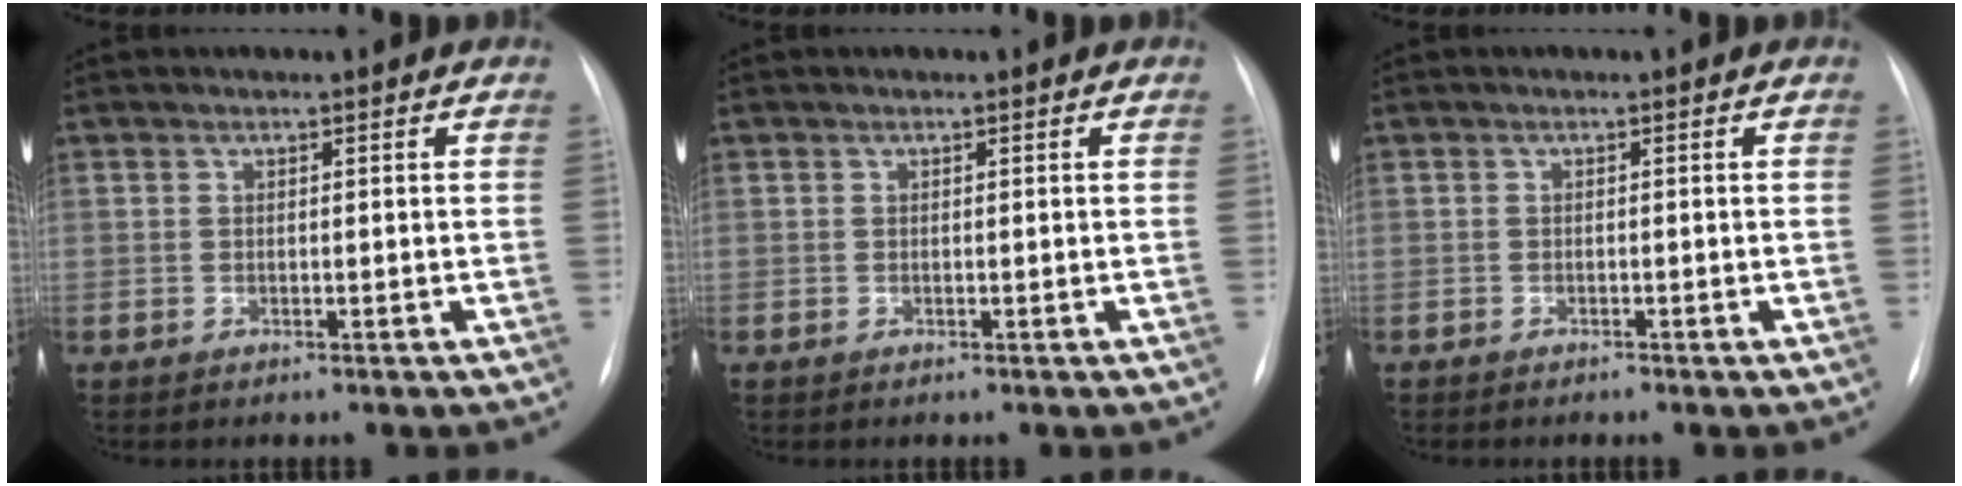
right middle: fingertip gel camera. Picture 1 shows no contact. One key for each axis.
{"total": 0.0}
{"total": 0.6, "fx": -0.5, "fy": 0.1, "fz": 0.1, "tx": -0.006, "ty": -0.001, "tz": -0.012}